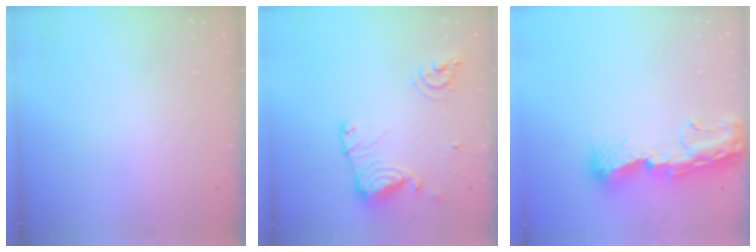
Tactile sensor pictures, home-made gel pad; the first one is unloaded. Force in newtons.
{"total": 15.2, "press": 15.1, "slide": 1.8}
{"total": 13.0, "press": 12.9, "slide": 1.3}